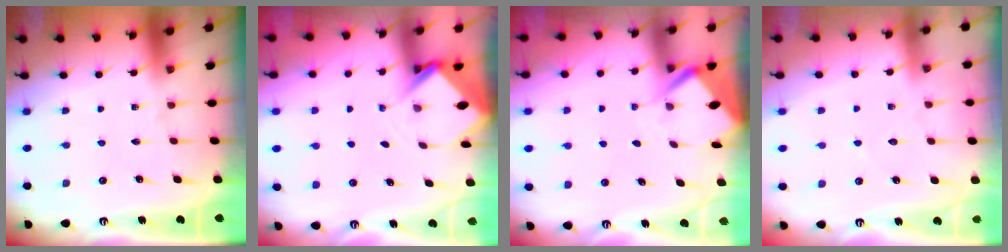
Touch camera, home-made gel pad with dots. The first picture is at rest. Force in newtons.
{"total": 2.9, "press": 2.9, "slide": 0.3}
{"total": 3.5, "press": 3.5, "slide": 0.3}
{"total": 4.6, "press": 4.5, "slide": 0.6}